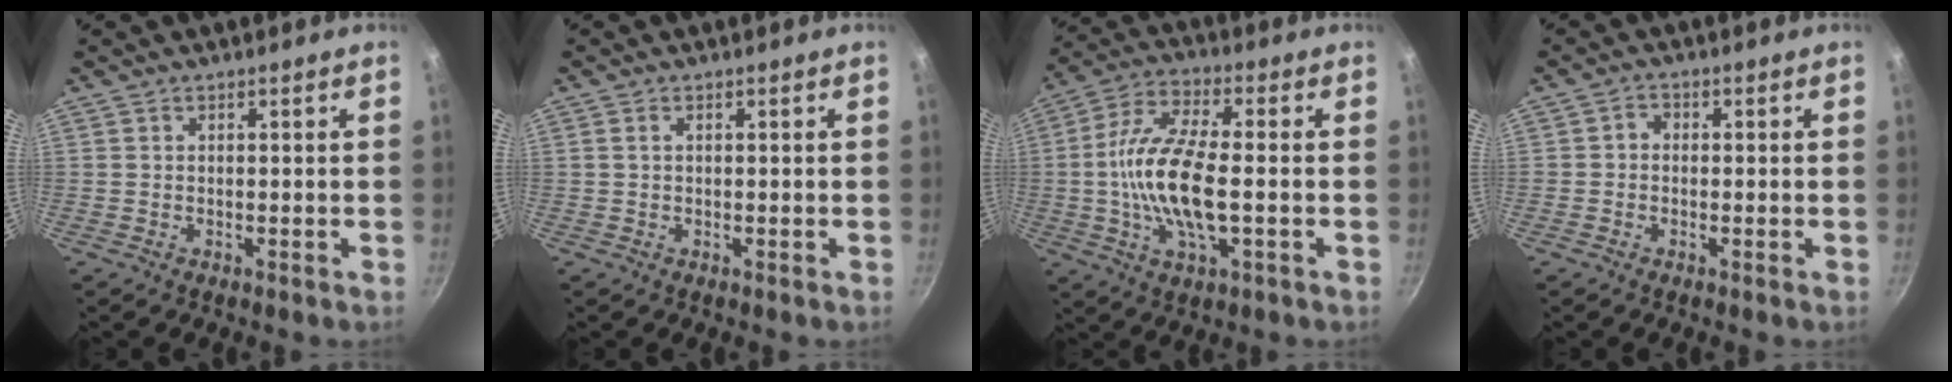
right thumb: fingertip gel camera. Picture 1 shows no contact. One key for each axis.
{"total": 0.7, "fx": 0.2, "fy": 0.4, "fz": 0.6, "tx": -0.010, "ty": 0.002, "tz": 0.002}
{"total": 14.9, "fx": -1.5, "fy": 5.6, "fz": 13.7, "tx": -0.271, "ty": 0.020, "tz": -0.042}
{"total": 1.8, "fx": -0.3, "fy": 1.5, "fz": 0.8, "tx": -0.010, "ty": 0.008, "tz": -0.012}